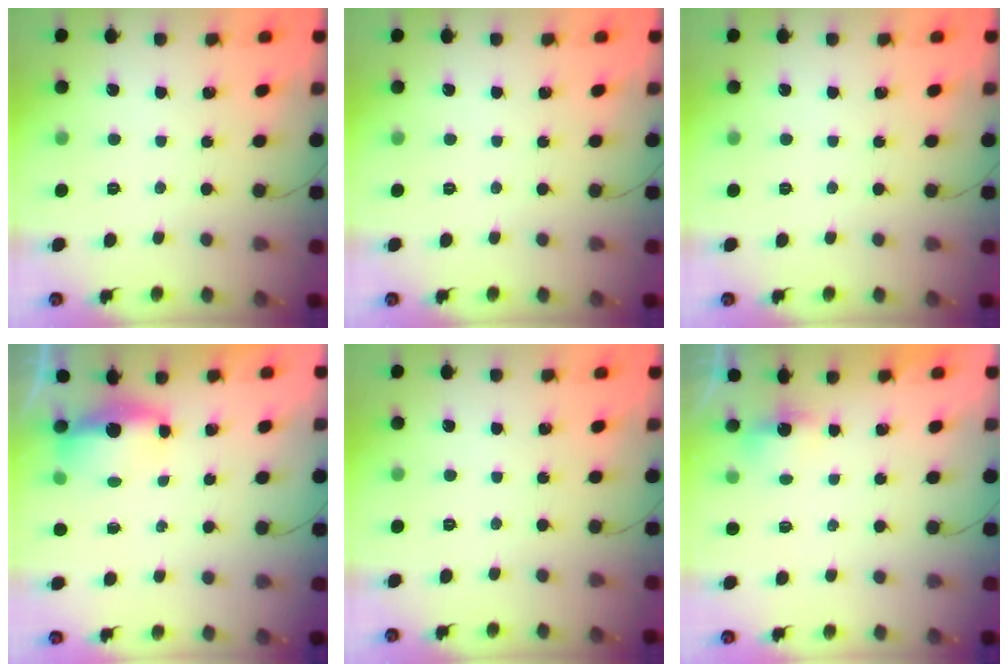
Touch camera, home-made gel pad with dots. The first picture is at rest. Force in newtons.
{"total": 0.0}
{"total": 0.0}
{"total": 7.3, "press": 5.5, "slide": 4.7}
{"total": 0.0}
{"total": 2.9, "press": 2.8, "slide": 0.8}